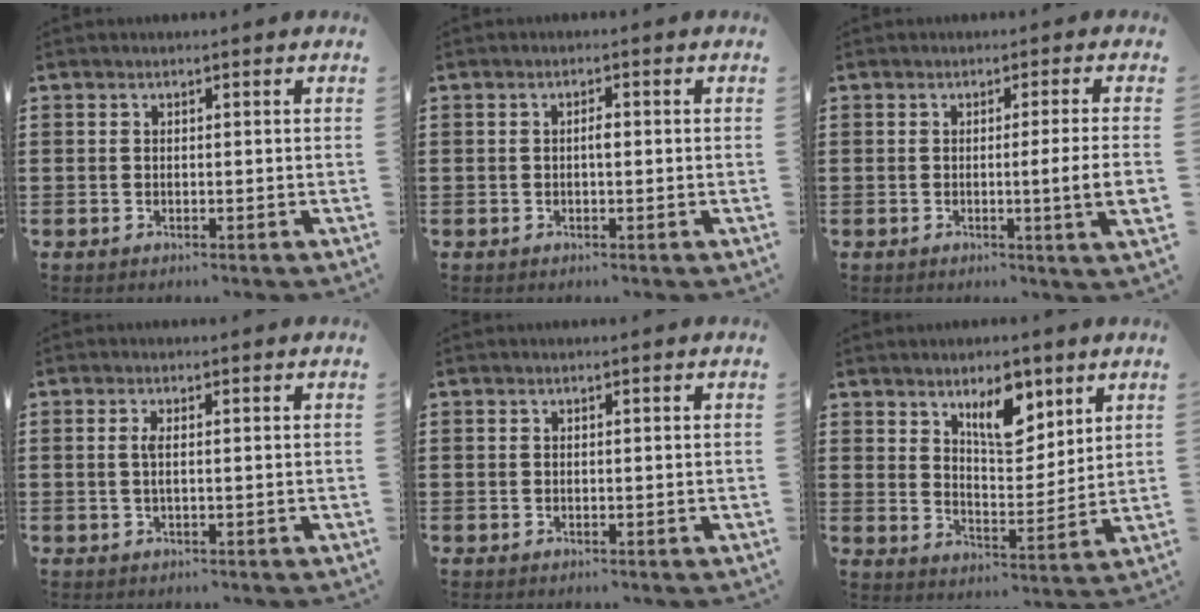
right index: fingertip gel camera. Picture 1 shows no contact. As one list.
[{"total": 1.4, "force": [-0.1, 0.4, 1.3], "torque": [-0.025, 0.000, -0.002]}, {"total": 5.4, "force": [-0.5, -0.6, 5.4], "torque": [-0.084, -0.018, -0.011]}, {"total": 1.7, "force": [0.0, 0.2, 1.7], "torque": [-0.034, -0.001, 0.000]}, {"total": 0.0}, {"total": 7.8, "force": [4.9, 3.5, 5.0], "torque": [-0.072, -0.013, 0.080]}]